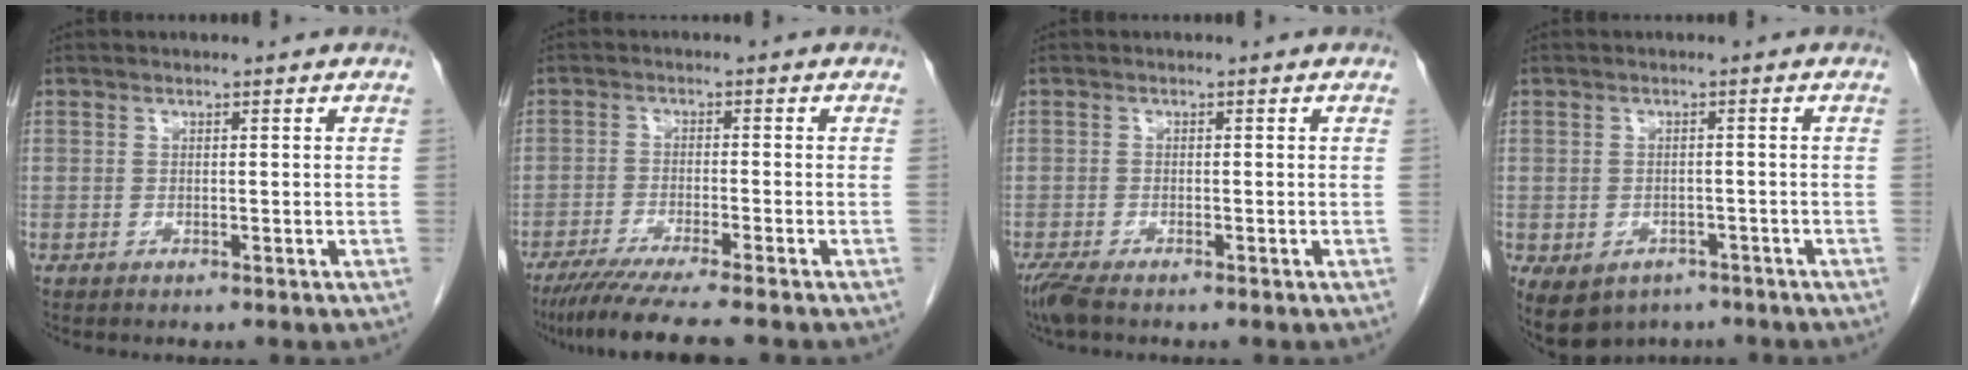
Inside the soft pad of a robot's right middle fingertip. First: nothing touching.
{"total": 9.8, "force": [-8.1, -0.8, 5.5], "torque": [-0.076, -0.032, -0.129]}
{"total": 3.2, "force": [-2.5, 0.6, 1.9], "torque": [-0.046, -0.012, -0.046]}
{"total": 8.4, "force": [-4.9, 6.1, 3.0], "torque": [-0.064, 0.008, -0.064]}